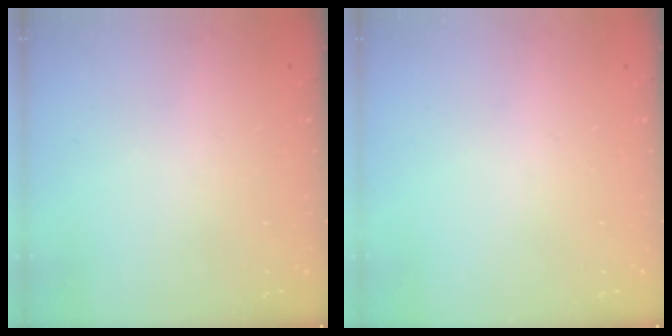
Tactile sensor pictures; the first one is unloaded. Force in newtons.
{"total": 0.0}